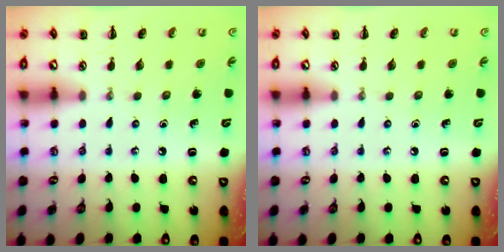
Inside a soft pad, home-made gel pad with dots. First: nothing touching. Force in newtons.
{"total": 0.0}